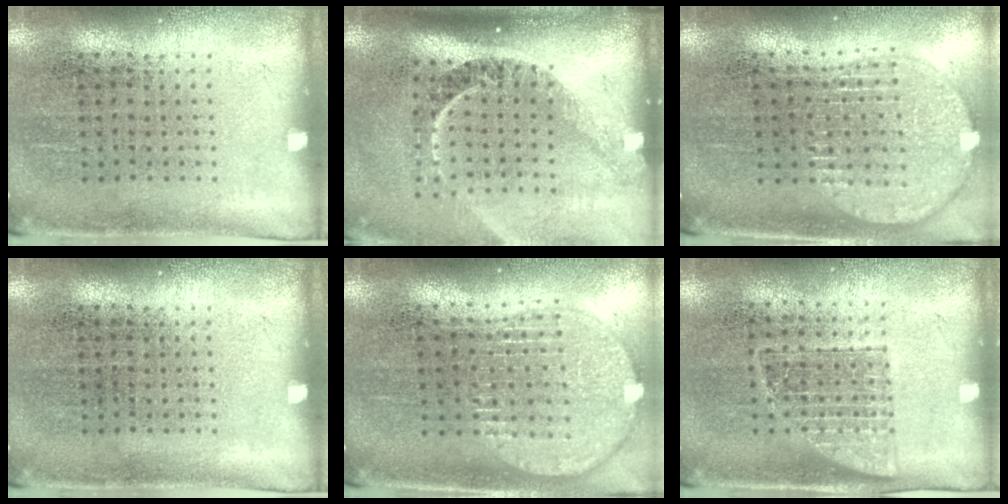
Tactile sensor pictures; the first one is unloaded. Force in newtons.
{"total": 2.4, "press": 1.6, "slide": 1.8}
{"total": 1.9, "press": 1.6, "slide": 1.0}
{"total": 0.0}
{"total": 1.9, "press": 1.6, "slide": 1.0}
{"total": 1.2, "press": 1.1, "slide": 0.6}